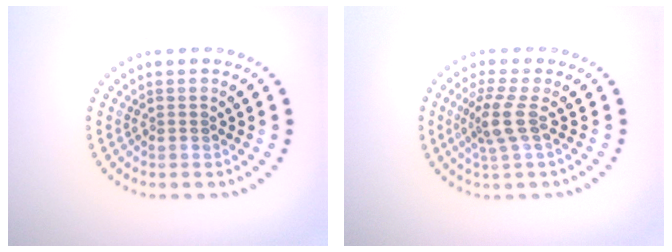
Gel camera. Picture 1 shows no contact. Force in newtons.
{"total": 2.9, "press": 2.2, "slide": 1.8}